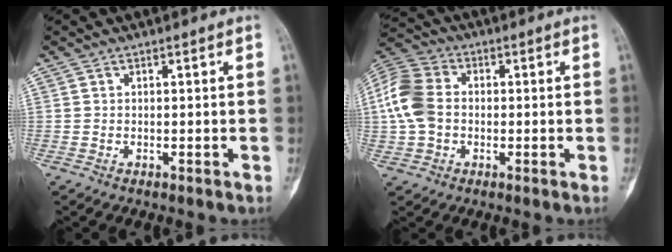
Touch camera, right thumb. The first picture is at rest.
{"total": 11.1, "force": [0.0, 8.5, 7.2], "torque": [-0.147, 0.024, -0.008]}